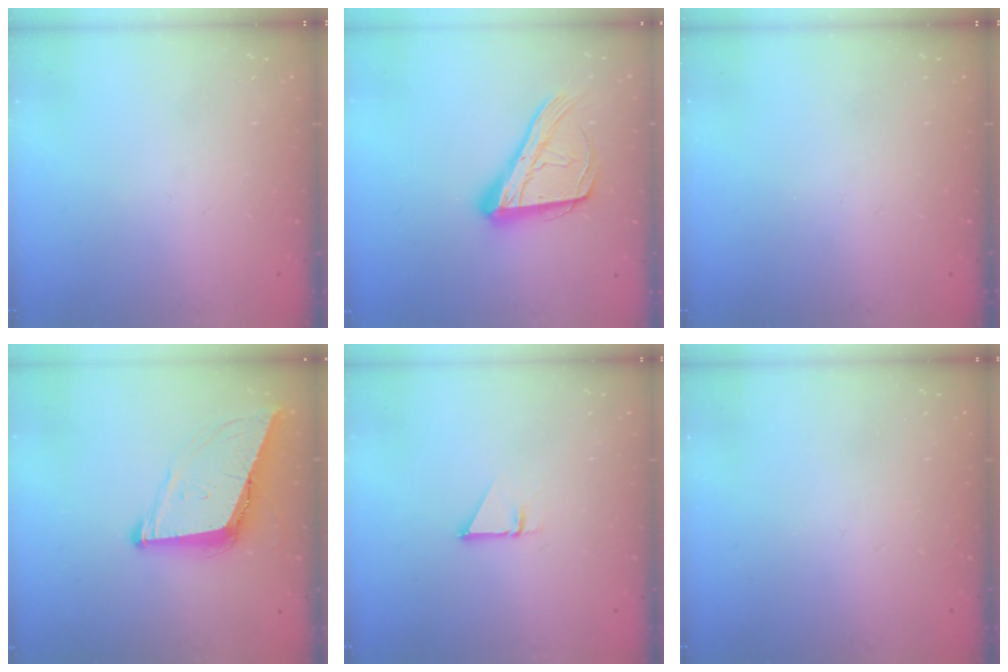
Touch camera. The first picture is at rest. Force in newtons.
{"total": 17.8, "press": 17.7, "slide": 2.4}
{"total": 0.0}
{"total": 10.0, "press": 9.3, "slide": 3.5}
{"total": 1.0, "press": 1.0, "slide": 0.1}
{"total": 1.5, "press": 1.5, "slide": 0.1}